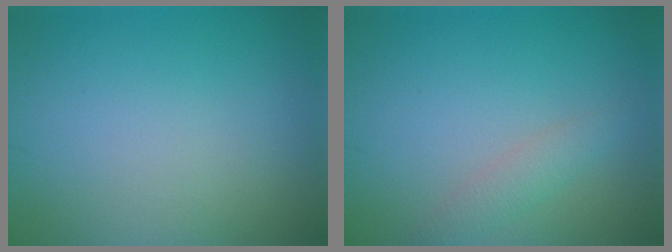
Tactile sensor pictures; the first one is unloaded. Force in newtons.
{"total": 1.8, "press": 1.8, "slide": 0.1}